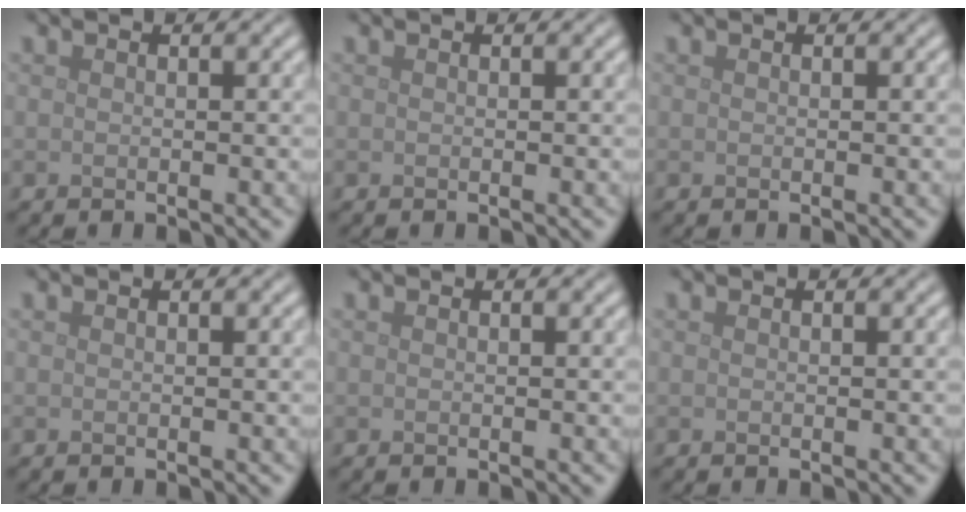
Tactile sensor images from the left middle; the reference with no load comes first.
{"total": 0.0}
{"total": 0.0}
{"total": 0.0}
{"total": 0.0}
{"total": 0.0}